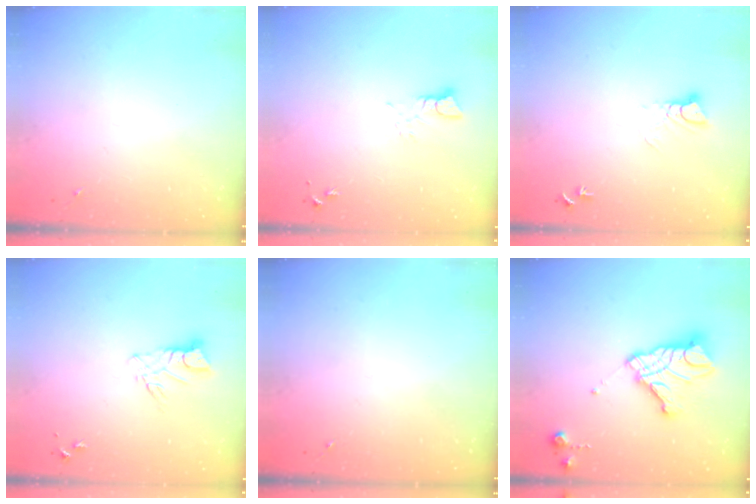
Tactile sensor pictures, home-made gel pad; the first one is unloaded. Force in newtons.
{"total": 3.2, "press": 3.1, "slide": 0.4}
{"total": 4.6, "press": 4.5, "slide": 0.5}
{"total": 7.0, "press": 7.0, "slide": 0.7}
{"total": 0.0}
{"total": 18.0, "press": 17.9, "slide": 1.7}